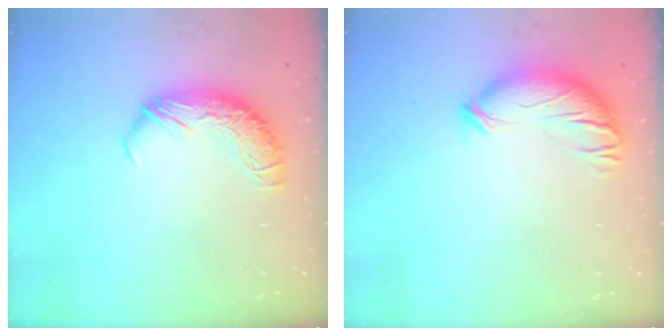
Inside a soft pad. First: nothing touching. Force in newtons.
{"total": 3.8, "press": 3.0, "slide": 2.3}